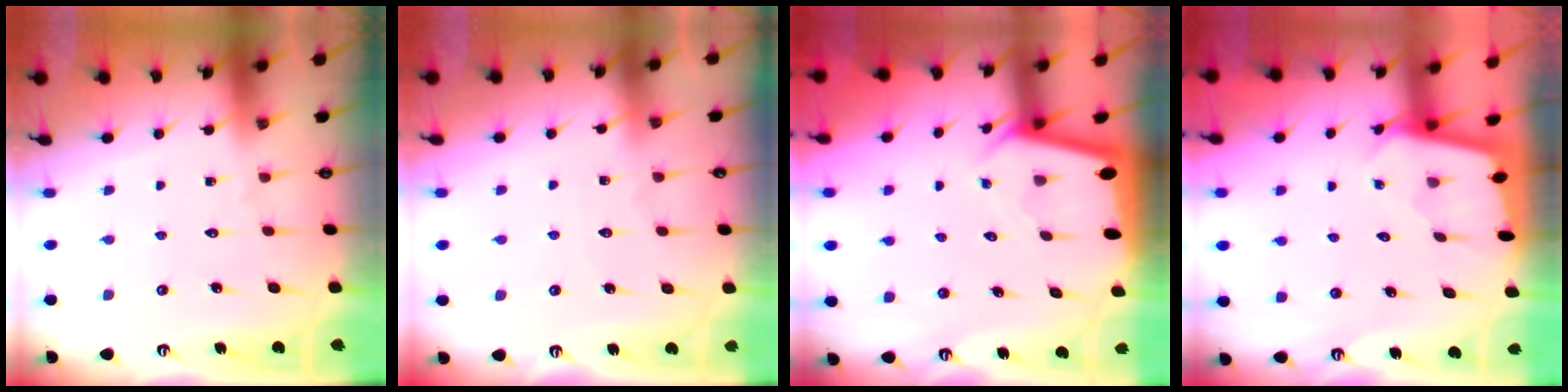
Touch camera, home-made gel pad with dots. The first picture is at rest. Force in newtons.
{"total": 4.0, "press": 4.0, "slide": 0.5}
{"total": 2.3, "press": 2.3, "slide": 0.1}
{"total": 1.9, "press": 1.9, "slide": 0.2}